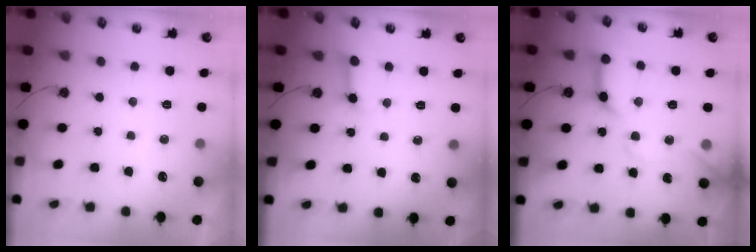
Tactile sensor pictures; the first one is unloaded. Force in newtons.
{"total": 6.1, "press": 6.0, "slide": 0.6}
{"total": 14.3, "press": 14.1, "slide": 1.8}